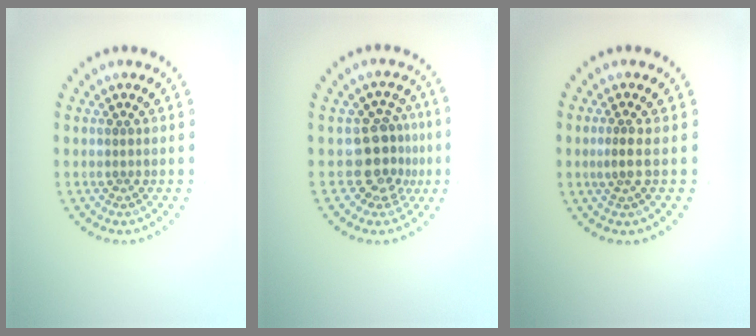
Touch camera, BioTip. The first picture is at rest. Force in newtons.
{"total": 3.9, "press": 3.1, "slide": 2.3}
{"total": 1.6, "press": 1.2, "slide": 1.1}